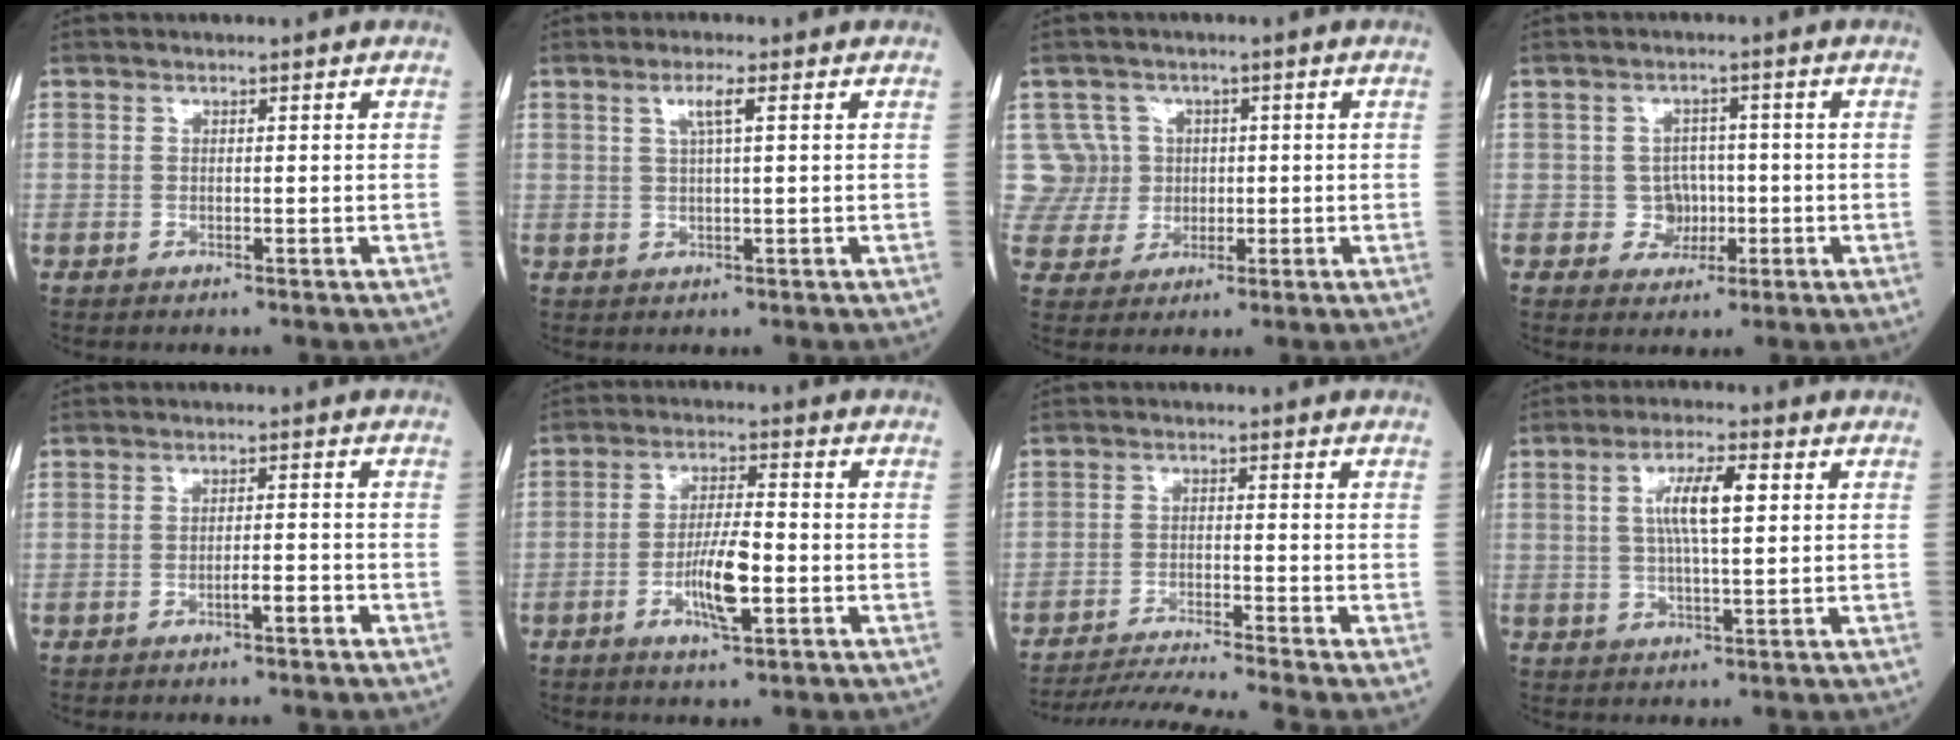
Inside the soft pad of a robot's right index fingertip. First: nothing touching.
{"total": 2.8, "force": [1.1, -0.1, 2.5], "torque": [-0.051, 0.005, 0.021]}
{"total": 7.1, "force": [1.4, 6.9, -0.5], "torque": [0.021, 0.026, 0.033]}
{"total": 3.4, "force": [-0.6, 3.3, 0.8], "torque": [-0.001, 0.009, -0.005]}
{"total": 2.1, "force": [-1.2, 0.2, 1.7], "torque": [-0.023, 0.002, -0.022]}
{"total": 7.0, "force": [-2.3, 1.0, 6.6], "torque": [-0.127, -0.001, -0.041]}
{"total": 9.1, "force": [-8.1, -2.6, 3.3], "torque": [-0.039, -0.023, -0.137]}
{"total": 6.8, "force": [1.6, 1.0, 6.6], "torque": [-0.125, 0.010, 0.030]}